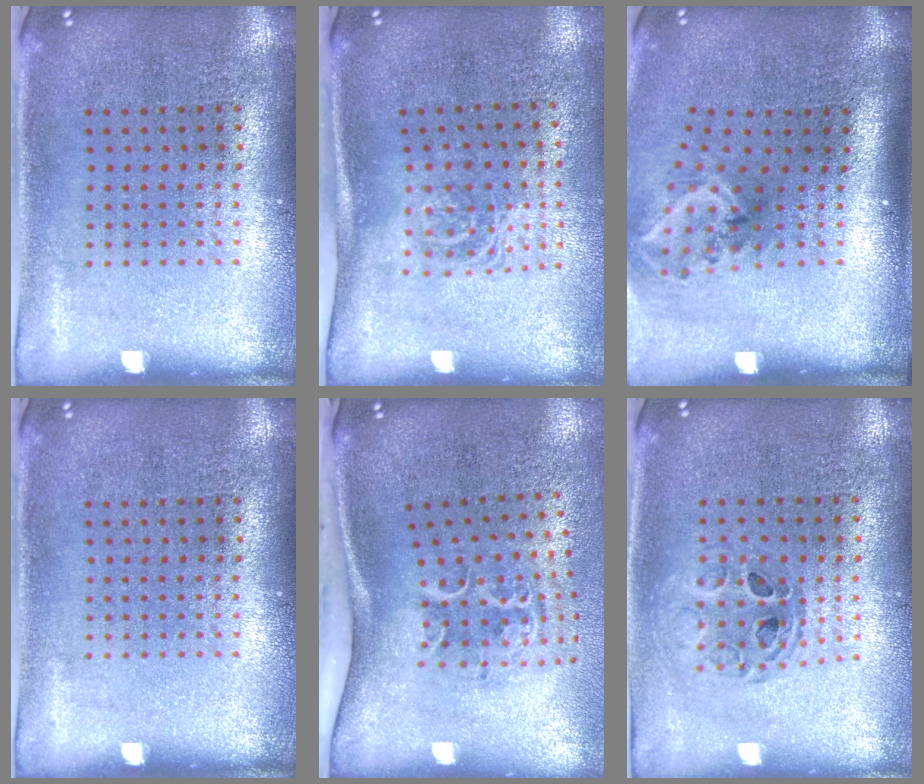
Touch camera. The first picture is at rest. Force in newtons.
{"total": 1.5, "press": 1.1, "slide": 1.0}
{"total": 2.1, "press": 1.3, "slide": 1.6}
{"total": 0.0}
{"total": 2.3, "press": 1.4, "slide": 1.8}
{"total": 0.8, "press": 0.8, "slide": 0.1}